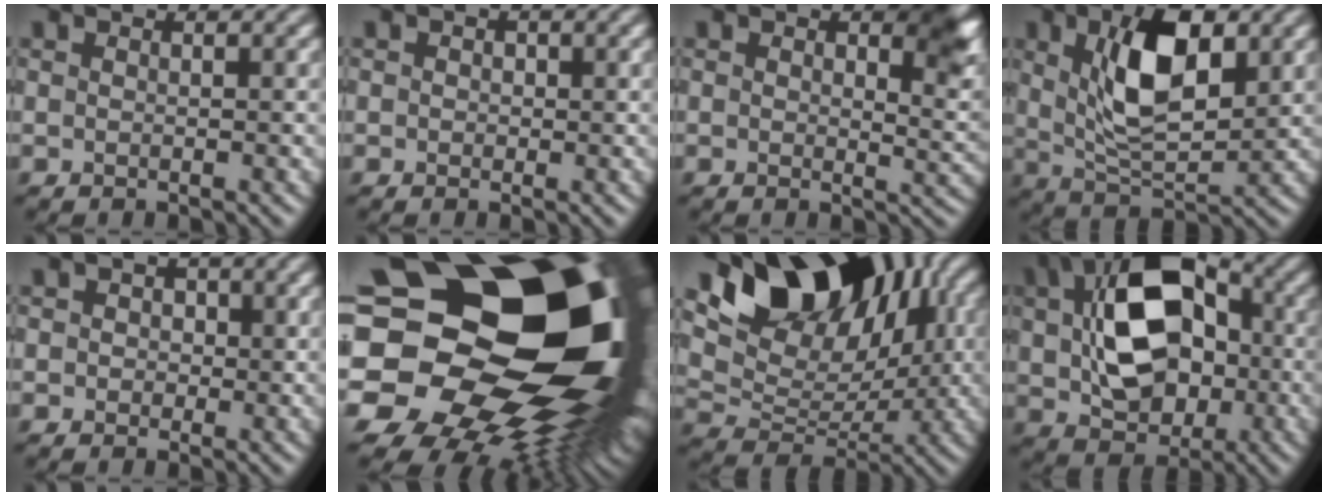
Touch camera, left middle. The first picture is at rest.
{"total": 0.8, "force": [0.2, 0.8, 0.1], "torque": [0.008, -0.002, -0.002]}
{"total": 4.2, "force": [1.7, 2.0, 3.3], "torque": [-0.029, -0.004, 0.022]}
{"total": 8.0, "force": [2.5, 3.5, 6.7], "torque": [-0.124, 0.008, 0.045]}
{"total": 2.1, "force": [0.5, 1.9, 0.6], "torque": [0.020, 0.012, -0.013]}
{"total": 23.8, "force": [0.5, 18.0, 15.5], "torque": [-0.273, -0.037, -0.011]}
{"total": 11.9, "force": [5.6, 7.2, 7.7], "torque": [-0.122, 0.008, 0.097]}
{"total": 12.9, "force": [1.9, 8.9, 9.2], "torque": [-0.180, -0.003, 0.042]}